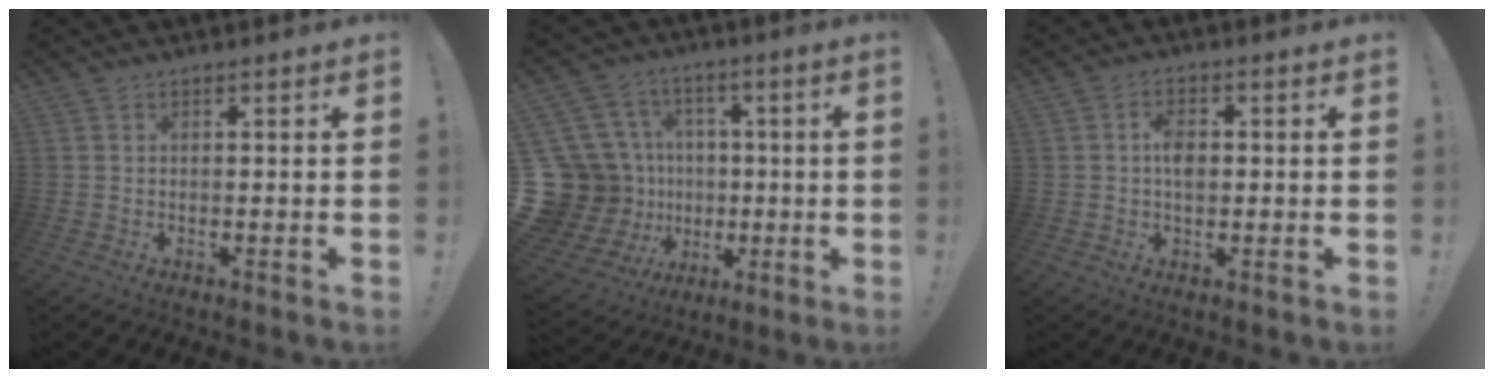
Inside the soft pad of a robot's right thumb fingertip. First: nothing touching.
{"total": 21.0, "force": [-1.2, 18.7, 9.5], "torque": [-0.207, -0.012, 0.045]}
{"total": 5.1, "force": [0.2, 3.2, 4.0], "torque": [-0.072, 0.005, 0.001]}